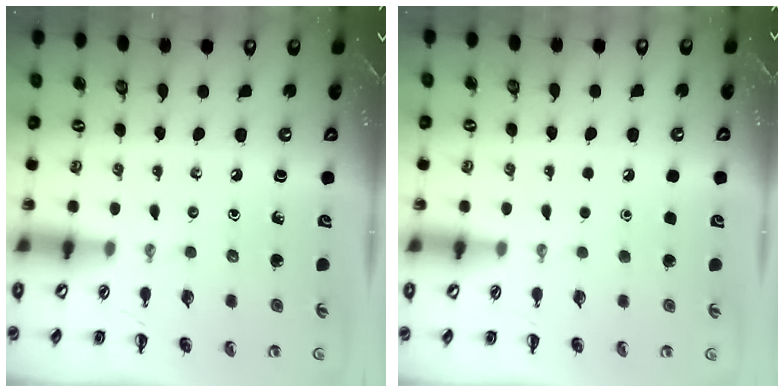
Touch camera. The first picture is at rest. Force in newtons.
{"total": 1.8, "press": 1.7, "slide": 0.1}